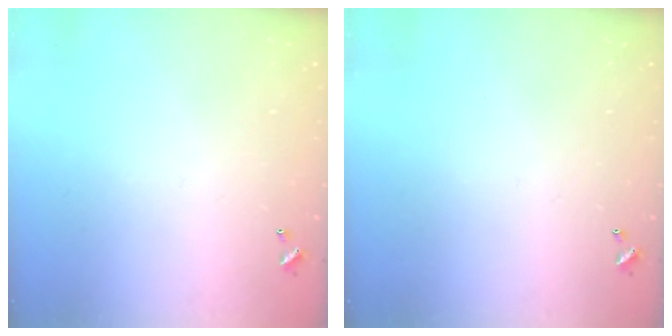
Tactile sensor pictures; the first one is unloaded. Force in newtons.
{"total": 0.0}